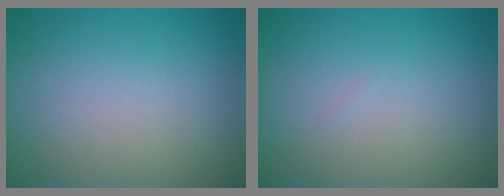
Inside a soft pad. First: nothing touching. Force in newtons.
{"total": 0.0}